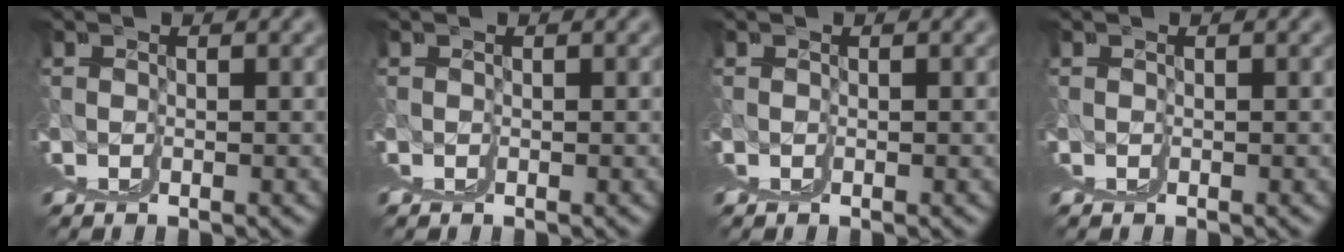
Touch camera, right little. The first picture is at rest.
{"total": 0.0}
{"total": 0.0}
{"total": 0.0}